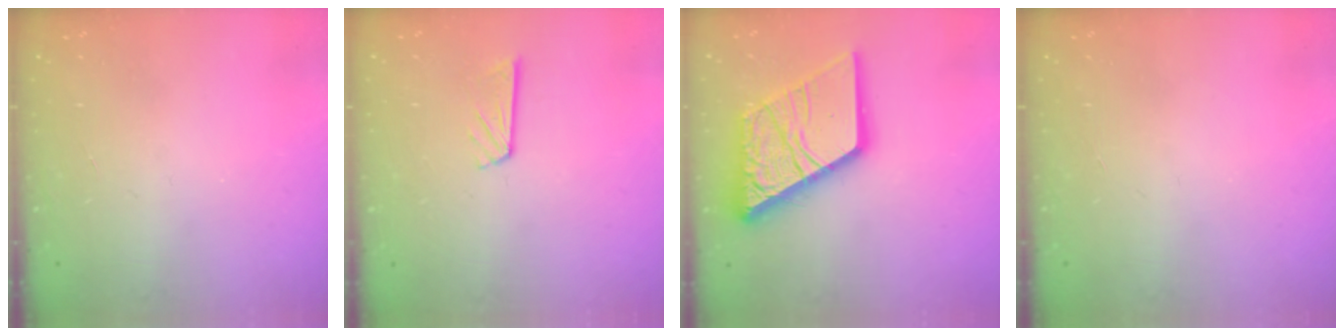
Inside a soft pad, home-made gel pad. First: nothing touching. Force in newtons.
{"total": 6.6, "press": 6.6, "slide": 0.2}
{"total": 21.8, "press": 21.7, "slide": 2.6}
{"total": 0.0}